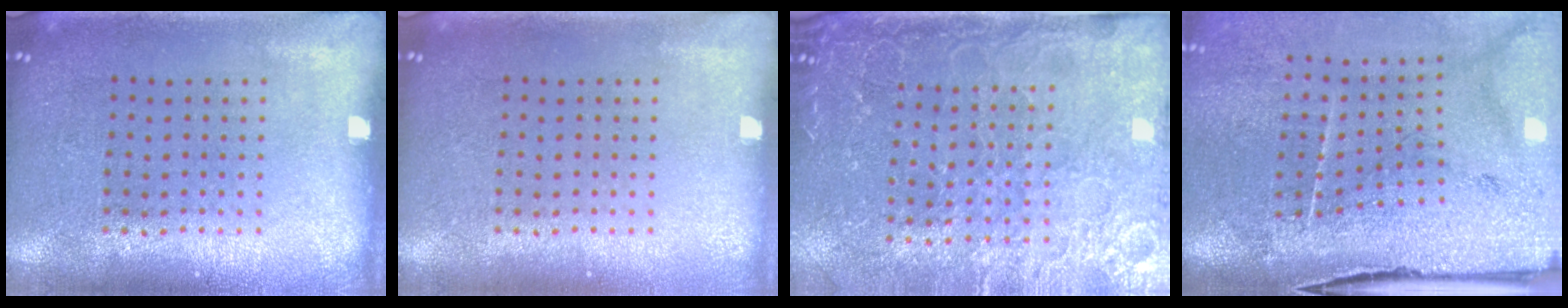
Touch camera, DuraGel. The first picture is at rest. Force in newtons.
{"total": 0.0}
{"total": 4.2, "press": 3.8, "slide": 1.8}
{"total": 3.8, "press": 3.3, "slide": 1.8}